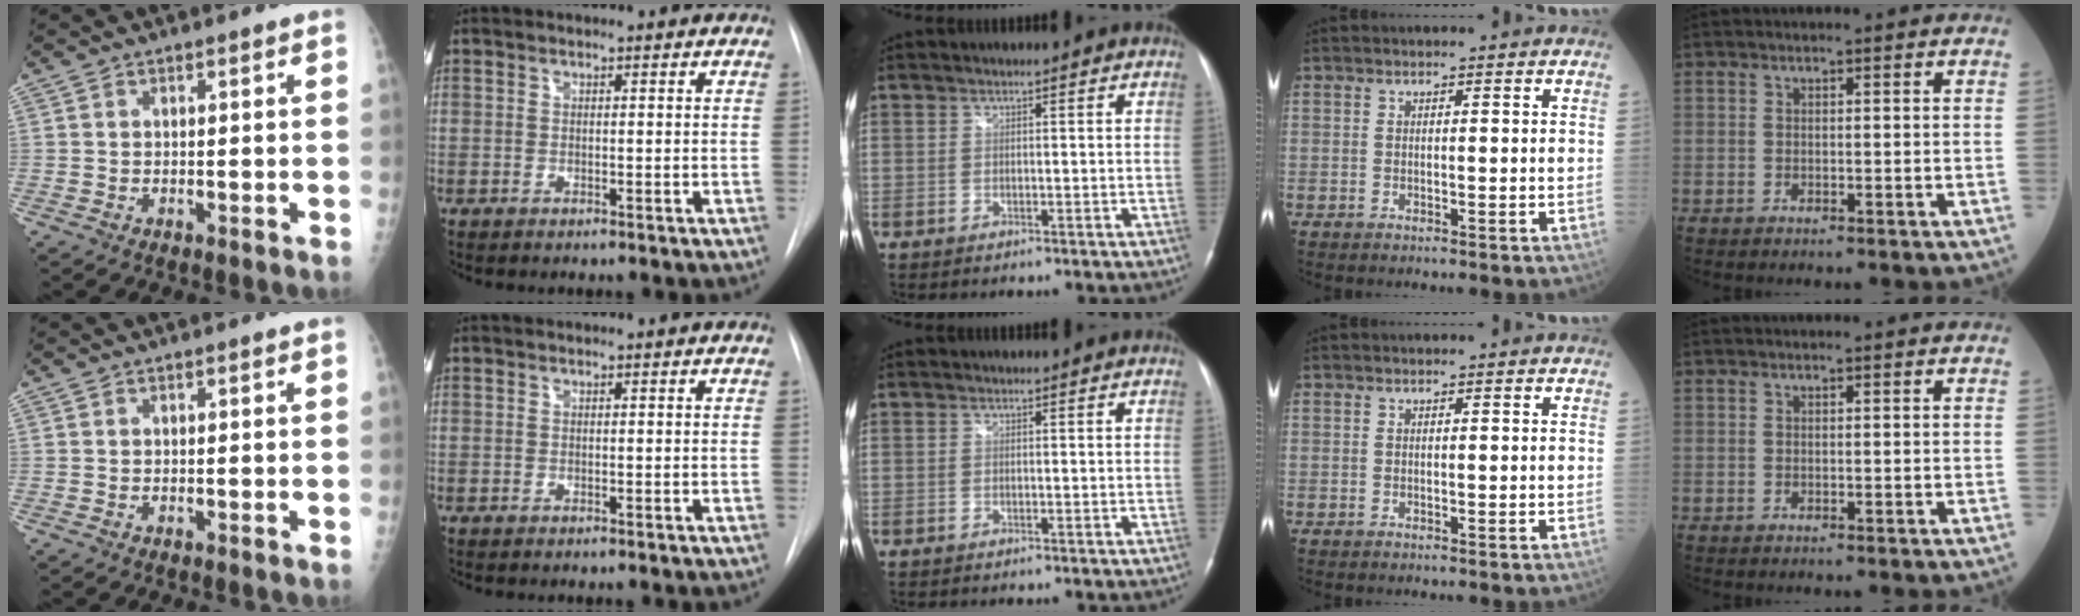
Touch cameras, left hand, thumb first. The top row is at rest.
{}